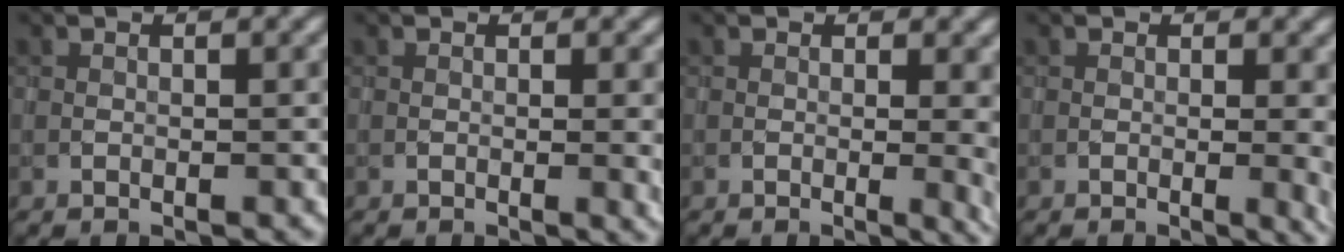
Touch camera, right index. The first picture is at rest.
{"total": 2.1, "force": [-0.1, 0.7, 1.9], "torque": [-0.030, -0.011, 0.003]}
{"total": 5.4, "force": [-0.6, 2.5, 4.7], "torque": [-0.033, -0.004, 0.001]}
{"total": 4.3, "force": [-0.5, 1.9, 3.8], "torque": [-0.036, -0.008, 0.002]}